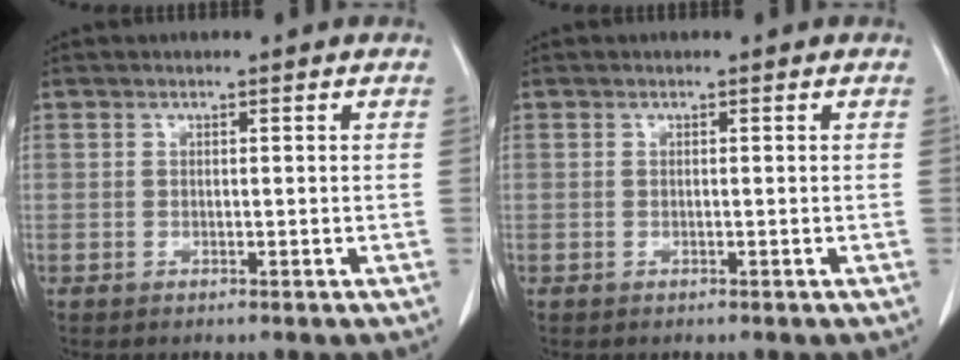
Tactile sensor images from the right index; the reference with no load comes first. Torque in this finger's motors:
{"motor_torque": [0.26, -0.02, 0.08, 0.01]}